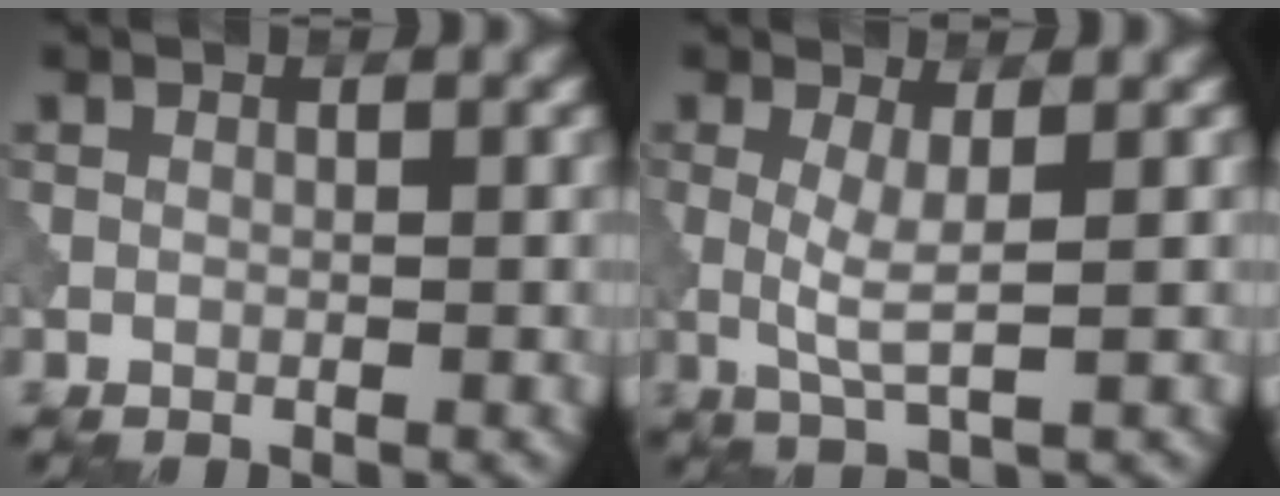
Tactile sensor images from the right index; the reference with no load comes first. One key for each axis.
{"total": 2.7, "fx": 0.3, "fy": 0.4, "fz": 2.6, "tx": -0.060, "ty": -0.006, "tz": 0.007}